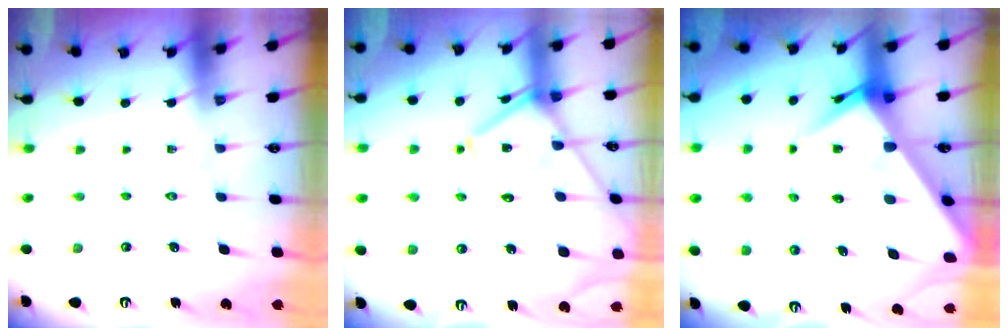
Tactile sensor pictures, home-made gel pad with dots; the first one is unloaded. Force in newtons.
{"total": 16.1, "press": 16.0, "slide": 1.6}
{"total": 7.7, "press": 7.7, "slide": 0.6}